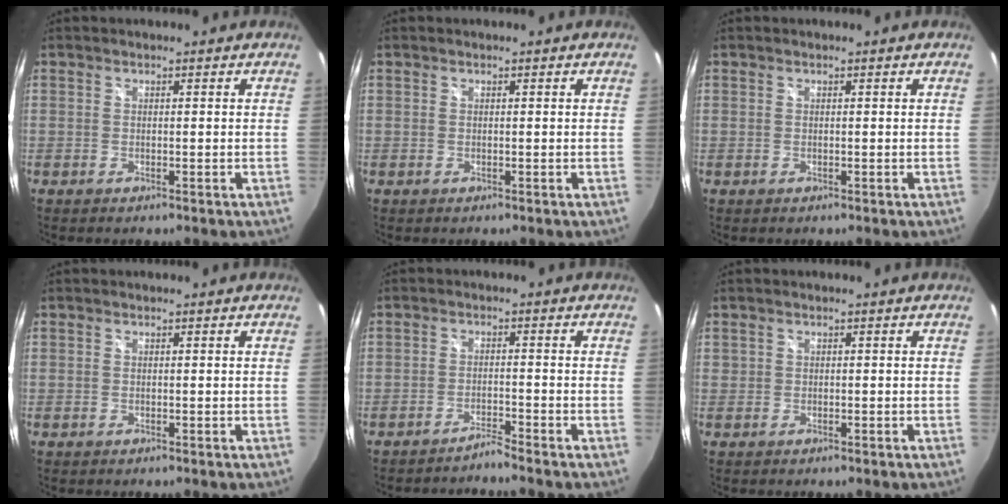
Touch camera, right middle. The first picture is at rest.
{"total": 0.0}
{"total": 0.0}
{"total": 0.0}
{"total": 2.4, "force": [-2.3, -0.7, 0.0], "torque": [-0.016, 0.002, -0.042]}
{"total": 0.6, "force": [-0.2, 0.6, 0.0], "torque": [0.000, -0.002, -0.003]}